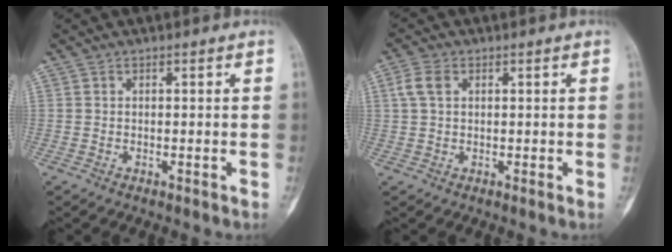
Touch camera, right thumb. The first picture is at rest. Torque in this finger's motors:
{"motor_torque": [0.55, 0.55, 0.00, 0.00, 0.00]}